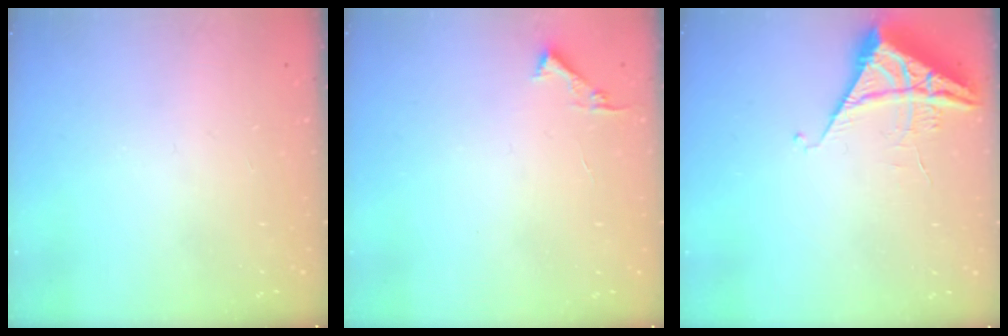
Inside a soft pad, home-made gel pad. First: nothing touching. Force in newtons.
{"total": 3.4, "press": 3.4, "slide": 0.4}
{"total": 6.1, "press": 6.1, "slide": 0.3}